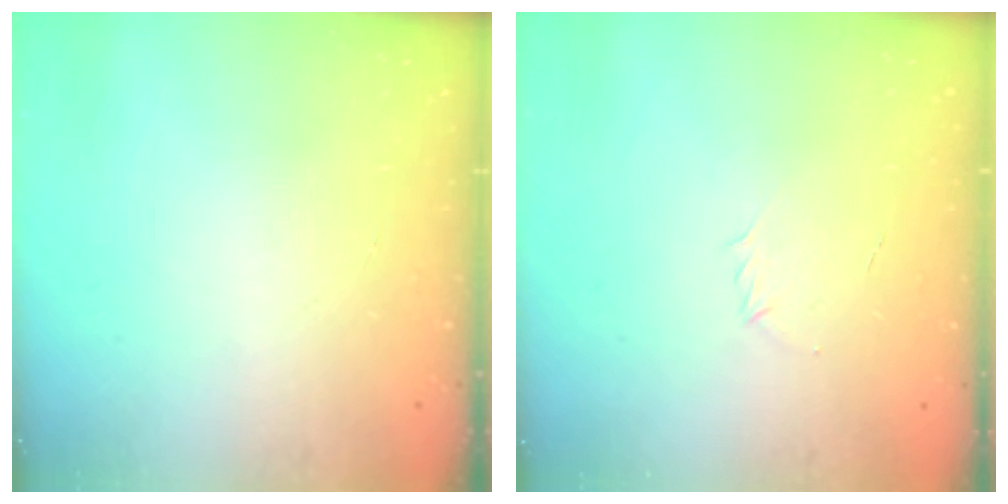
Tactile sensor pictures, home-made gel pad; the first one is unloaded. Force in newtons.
{"total": 2.9, "press": 2.8, "slide": 0.8}